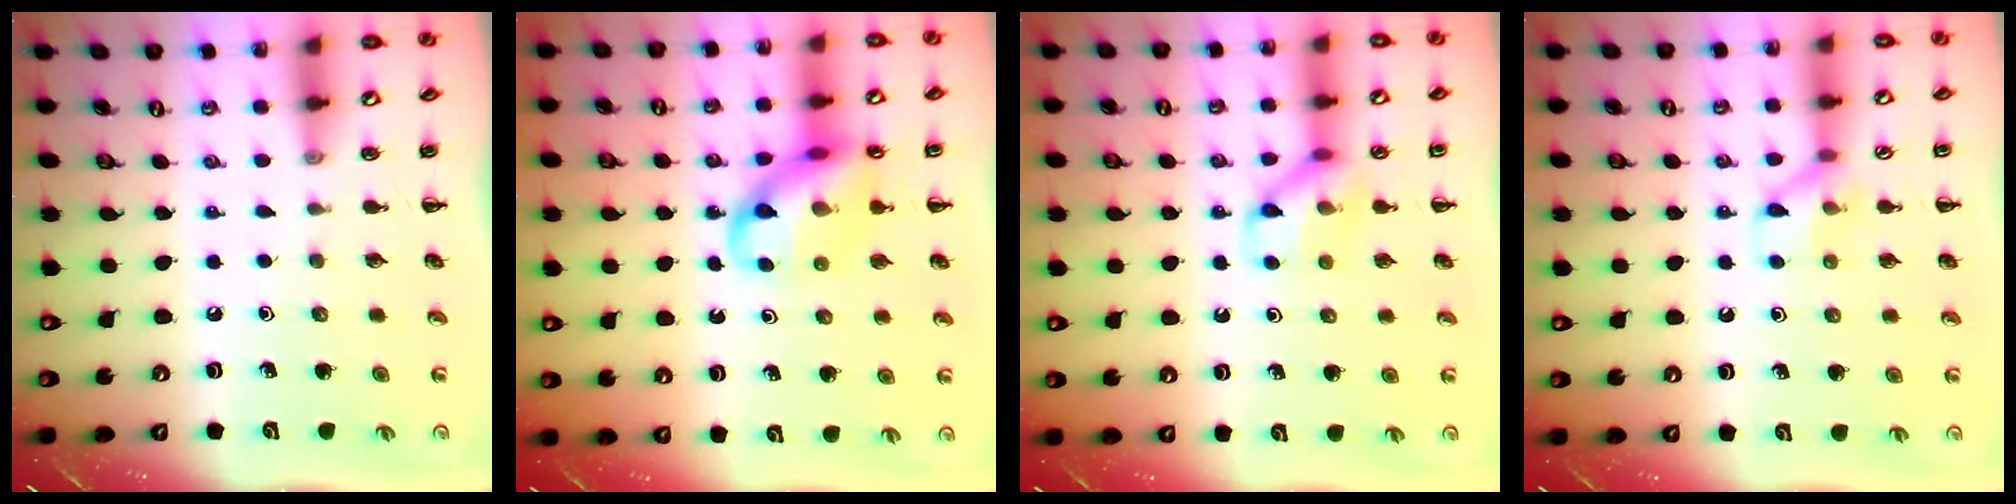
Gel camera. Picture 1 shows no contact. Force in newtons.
{"total": 13.8, "press": 13.6, "slide": 2.1}
{"total": 10.9, "press": 10.8, "slide": 1.2}
{"total": 7.7, "press": 7.7, "slide": 0.6}